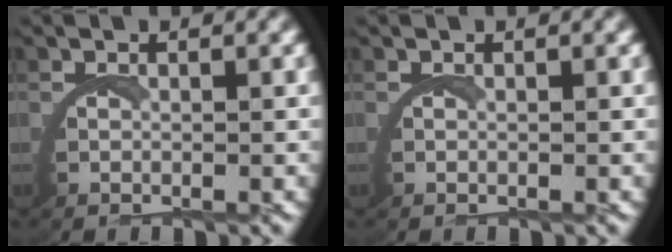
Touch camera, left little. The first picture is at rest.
{"total": 0.0}